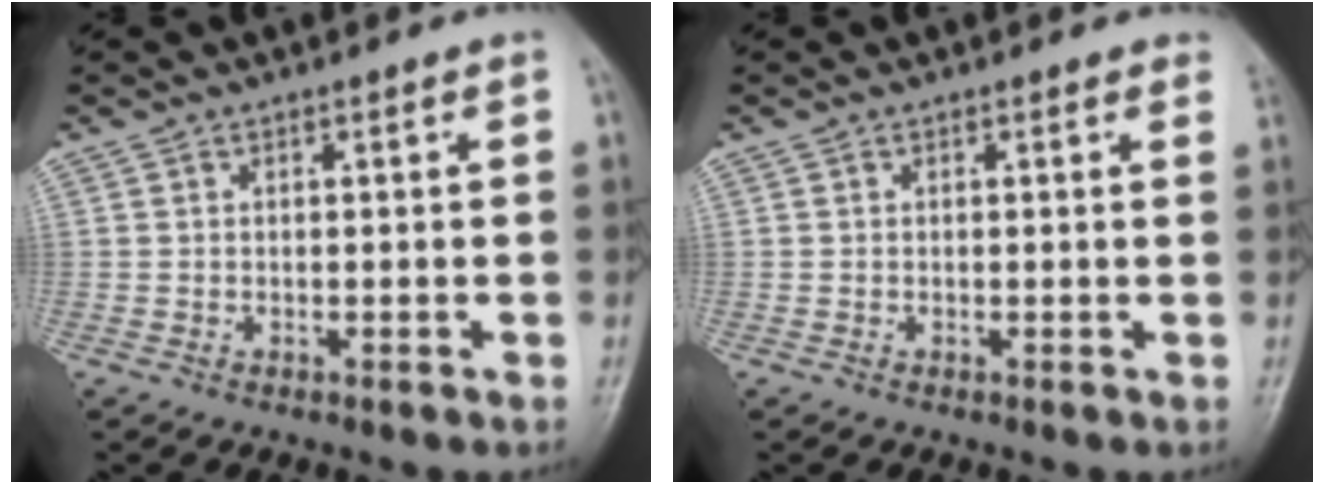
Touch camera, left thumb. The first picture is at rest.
{"total": 0.9, "force": [0.8, 0.3, 0.4], "torque": [0.000, -0.002, -0.001]}